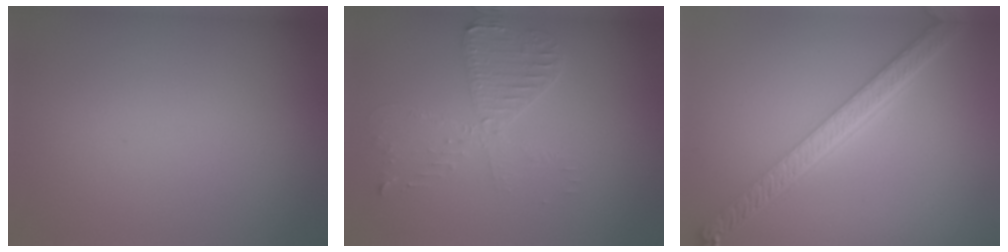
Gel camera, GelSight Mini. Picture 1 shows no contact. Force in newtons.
{"total": 3.7, "press": 3.2, "slide": 1.9}
{"total": 5.3, "press": 4.1, "slide": 3.4}